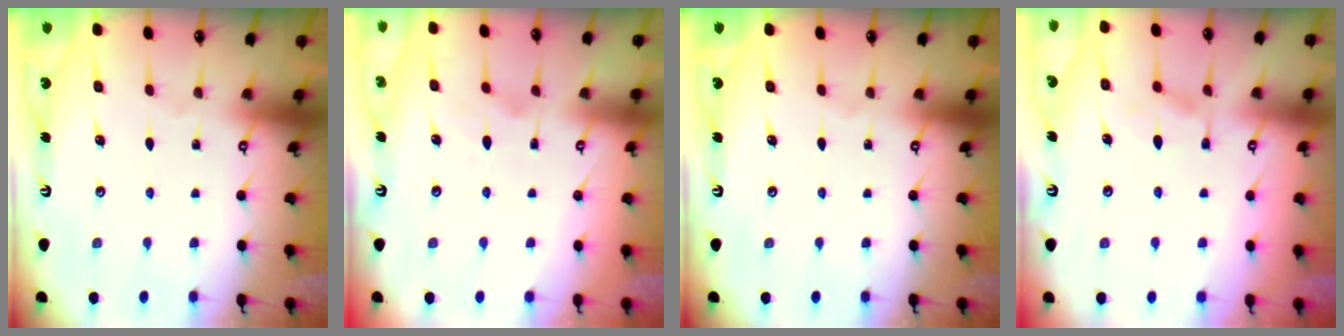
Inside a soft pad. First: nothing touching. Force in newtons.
{"total": 2.8, "press": 2.5, "slide": 1.2}
{"total": 0.0}
{"total": 1.4, "press": 0.3, "slide": 1.4}